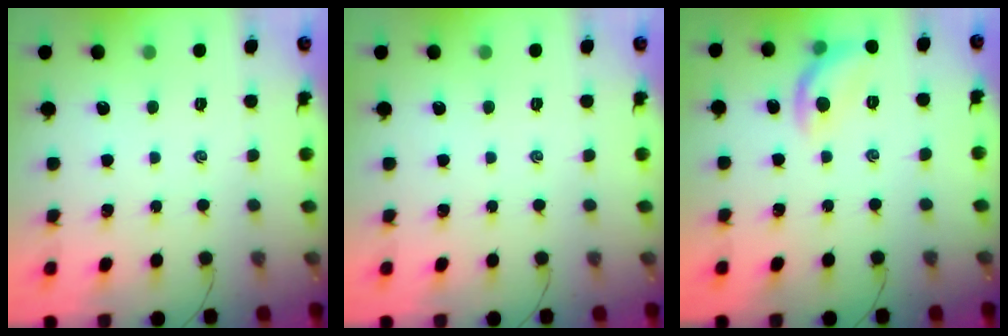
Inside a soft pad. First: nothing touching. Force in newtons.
{"total": 0.0}
{"total": 9.6, "press": 9.6, "slide": 0.4}